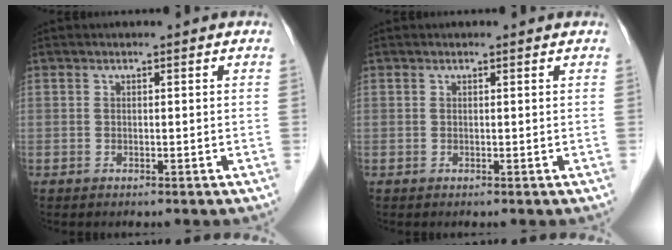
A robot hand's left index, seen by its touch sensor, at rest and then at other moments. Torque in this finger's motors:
{"motor_torque": [0.12, -0.01, 0.00, -0.01]}